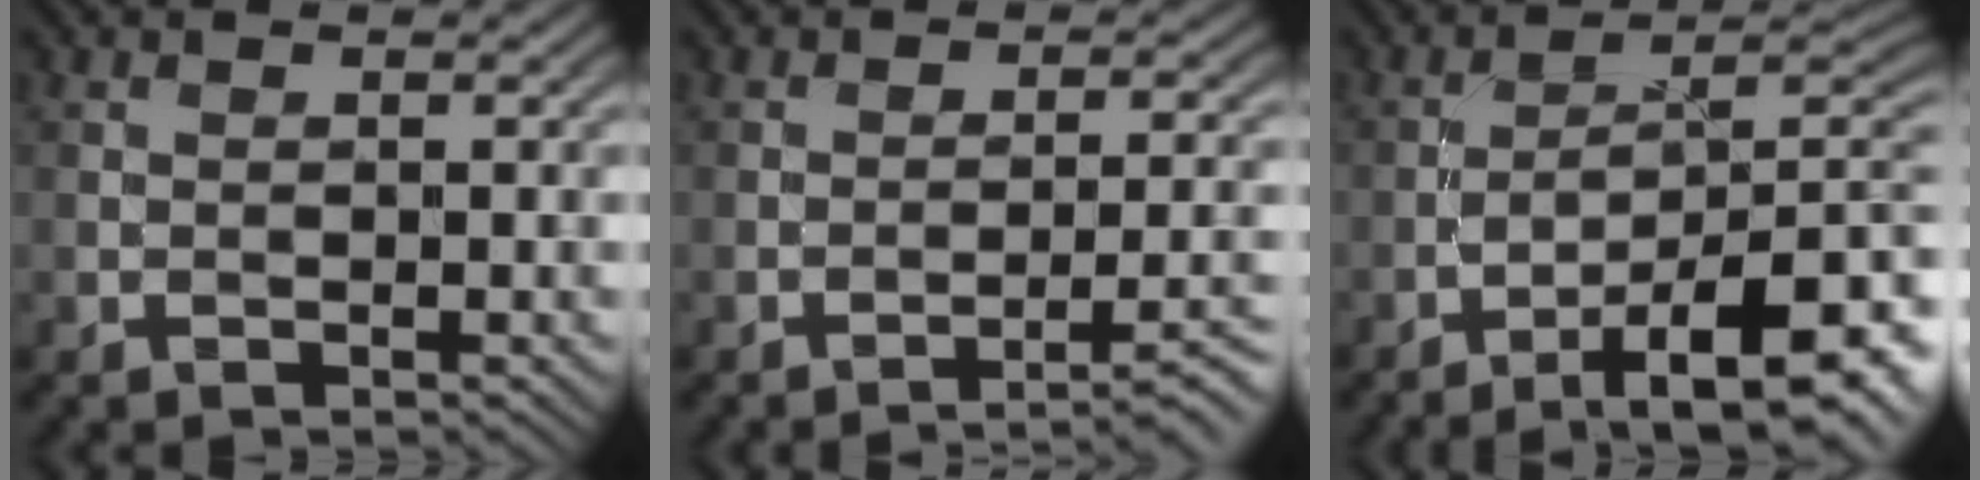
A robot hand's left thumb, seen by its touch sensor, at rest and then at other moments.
{"total": 5.2, "force": [-3.4, 0.9, 3.8], "torque": [-0.056, 0.009, -0.049]}
{"total": 13.8, "force": [-7.3, 4.2, 11.0], "torque": [-0.161, -0.007, -0.106]}